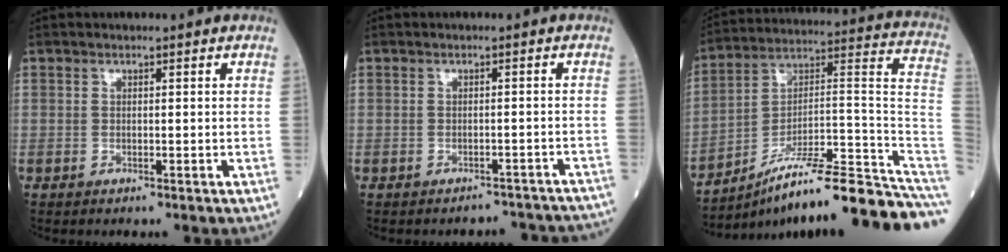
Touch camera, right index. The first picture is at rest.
{"total": 8.2, "force": [-7.9, 2.0, 0.9], "torque": [0.000, 0.013, -0.077]}
{"total": 24.6, "force": [-19.5, 1.1, 15.0], "torque": [-0.129, 0.045, -0.296]}